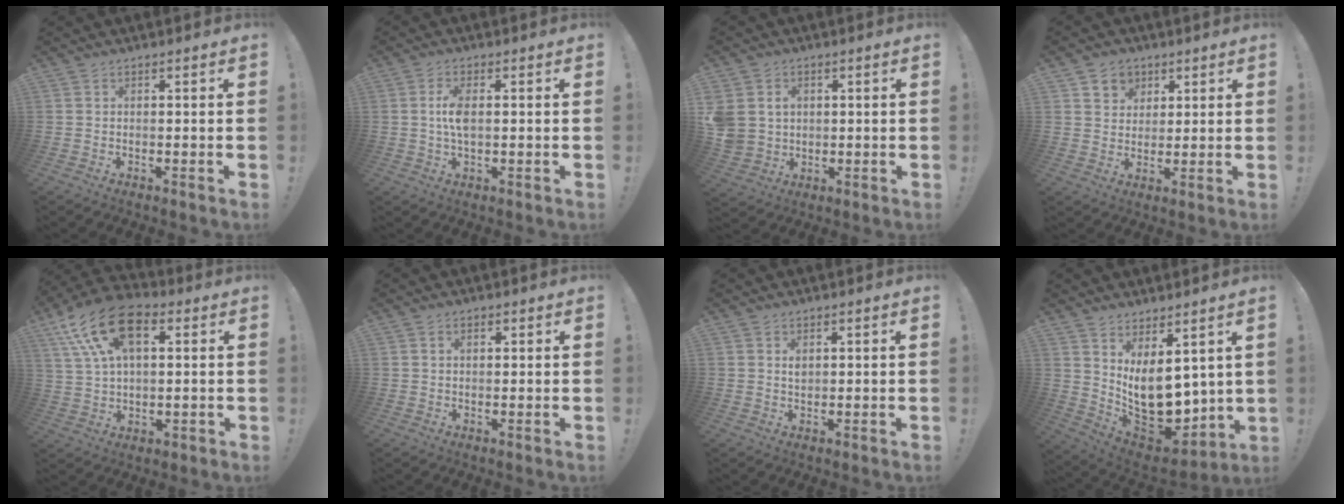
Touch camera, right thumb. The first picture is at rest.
{"total": 5.1, "force": [0.2, 2.2, 4.7], "torque": [-0.085, -0.004, -0.004]}
{"total": 6.9, "force": [1.6, 6.1, 2.8], "torque": [-0.070, -0.006, 0.035]}
{"total": 6.4, "force": [3.2, 5.5, 1.0], "torque": [-0.011, -0.023, 0.061]}
{"total": 18.8, "force": [7.6, 11.5, 12.9], "torque": [-0.228, -0.017, 0.138]}
{"total": 1.4, "force": [0.6, 1.0, 0.8], "torque": [-0.002, -0.003, 0.008]}
{"total": 1.6, "force": [0.8, 1.0, 0.9], "torque": [-0.004, -0.006, 0.011]}
{"total": 14.3, "force": [1.5, 9.5, 10.5], "torque": [-0.148, -0.044, 0.042]}